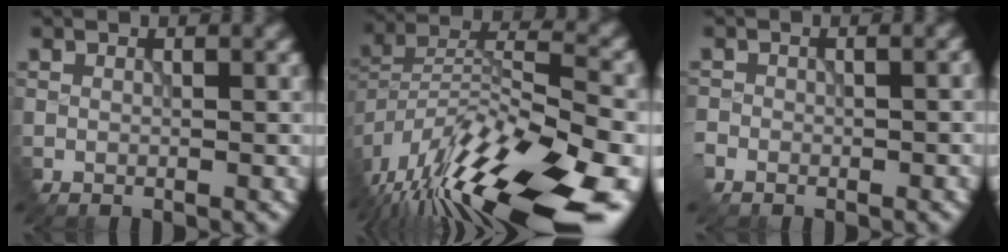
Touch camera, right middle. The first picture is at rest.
{"total": 15.9, "force": [-10.9, 3.8, 10.9], "torque": [-0.206, 0.002, -0.181]}
{"total": 1.6, "force": [-1.0, 0.9, 0.8], "torque": [-0.005, 0.002, -0.008]}